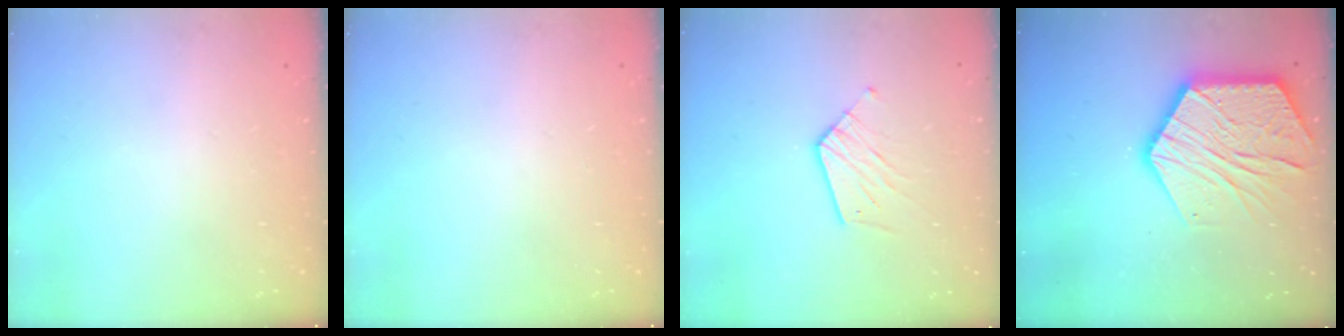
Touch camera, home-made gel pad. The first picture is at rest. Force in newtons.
{"total": 0.0}
{"total": 8.9, "press": 8.9, "slide": 0.5}
{"total": 21.0, "press": 20.9, "slide": 1.6}